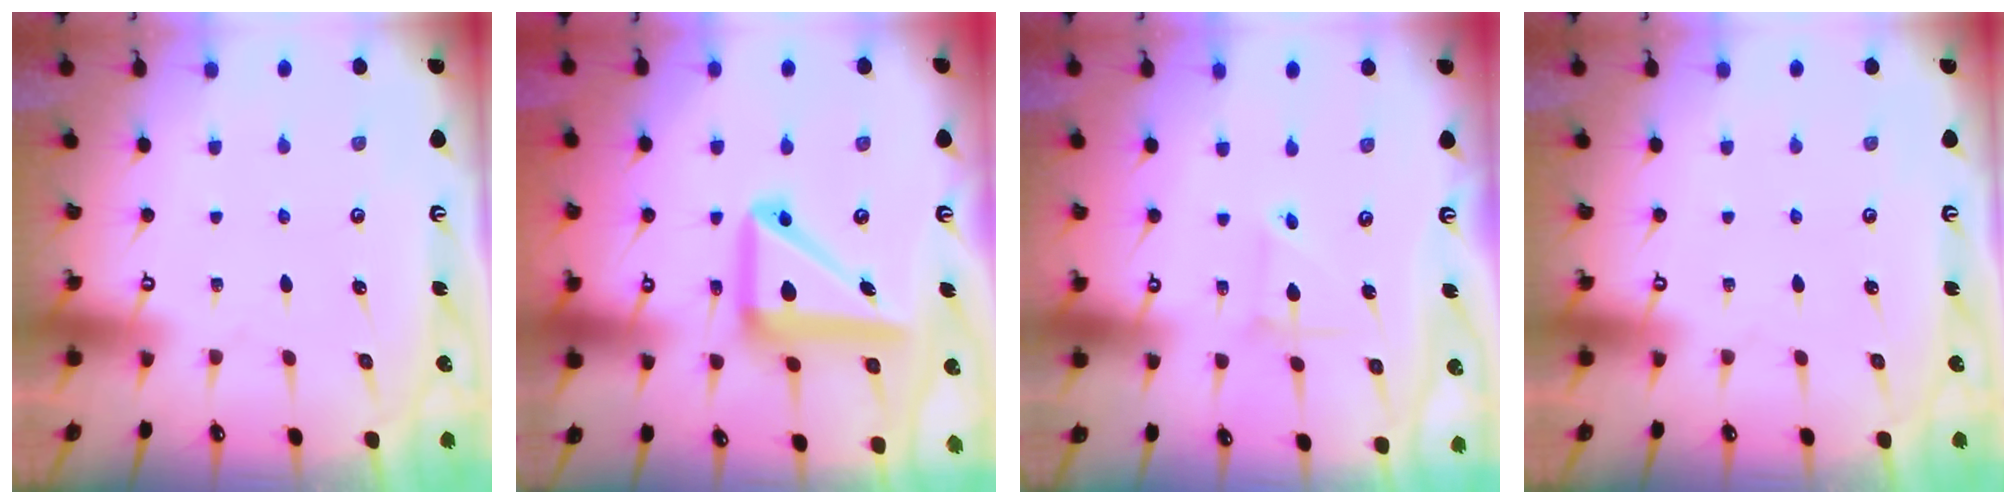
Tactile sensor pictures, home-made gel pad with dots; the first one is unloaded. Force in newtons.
{"total": 14.8, "press": 14.6, "slide": 2.3}
{"total": 2.3, "press": 2.3, "slide": 0.3}
{"total": 0.0}